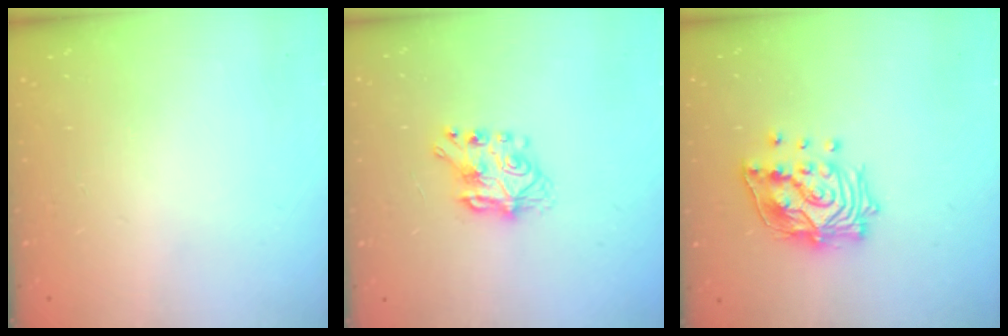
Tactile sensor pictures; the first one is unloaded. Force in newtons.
{"total": 7.1, "press": 7.1, "slide": 0.2}
{"total": 16.3, "press": 16.2, "slide": 2.1}